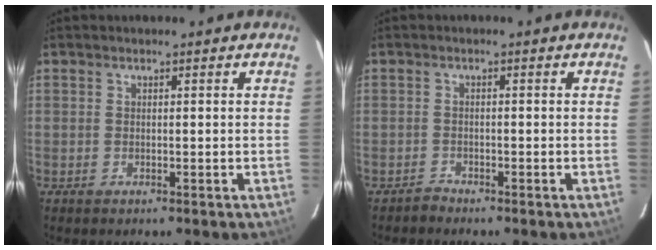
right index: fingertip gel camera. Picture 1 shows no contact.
{"total": 1.2, "force": [-1.2, 0.3, -0.4], "torque": [0.007, 0.006, -0.023]}